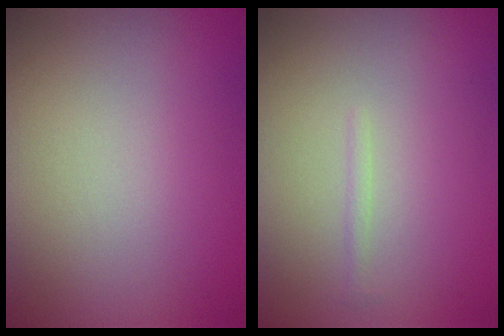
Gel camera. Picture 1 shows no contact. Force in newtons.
{"total": 0.5, "press": 0.5, "slide": 0.0}